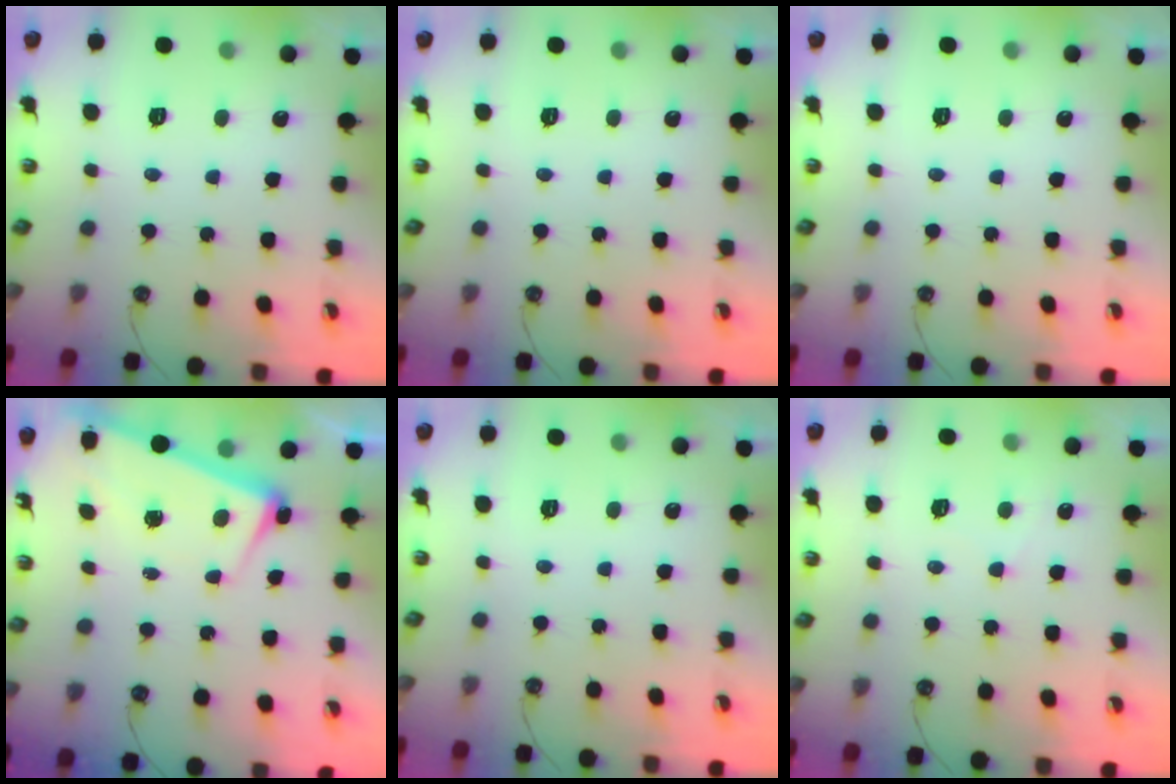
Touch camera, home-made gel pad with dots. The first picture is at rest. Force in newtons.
{"total": 0.0}
{"total": 0.0}
{"total": 2.5, "press": 2.2, "slide": 1.0}
{"total": 0.0}
{"total": 0.7, "press": 0.6, "slide": 0.4}